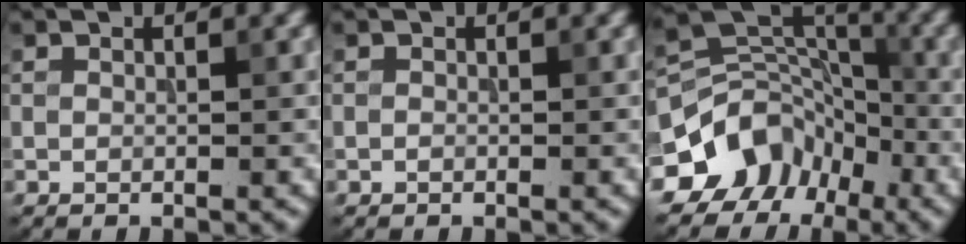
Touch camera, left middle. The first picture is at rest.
{"total": 0.0}
{"total": 9.9, "force": [-5.7, 7.4, 3.2], "torque": [-0.054, 0.023, -0.107]}